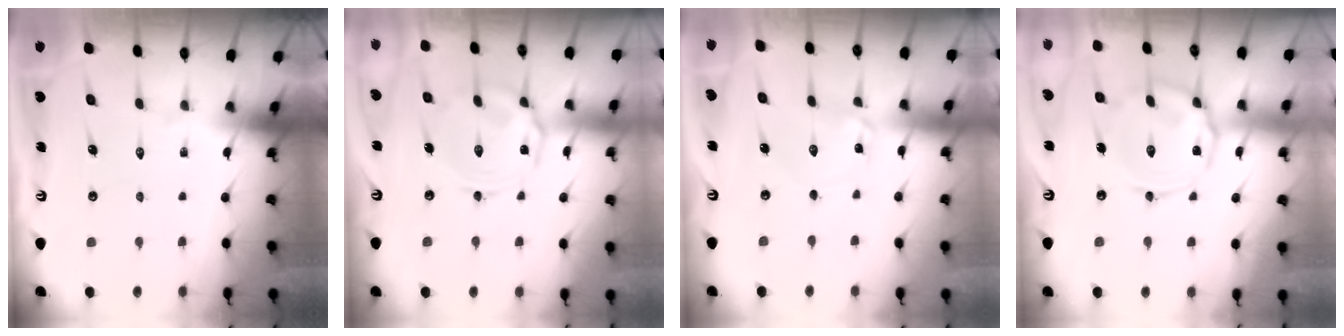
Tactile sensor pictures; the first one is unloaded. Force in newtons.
{"total": 6.1, "press": 6.1, "slide": 0.4}
{"total": 0.8, "press": 0.8, "slide": 0.0}
{"total": 8.8, "press": 8.7, "slide": 0.5}